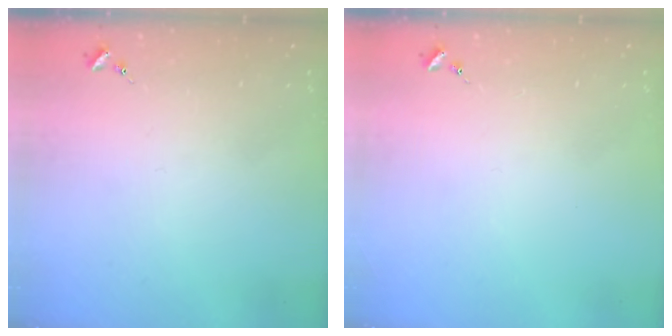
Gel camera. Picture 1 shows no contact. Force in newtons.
{"total": 0.0}